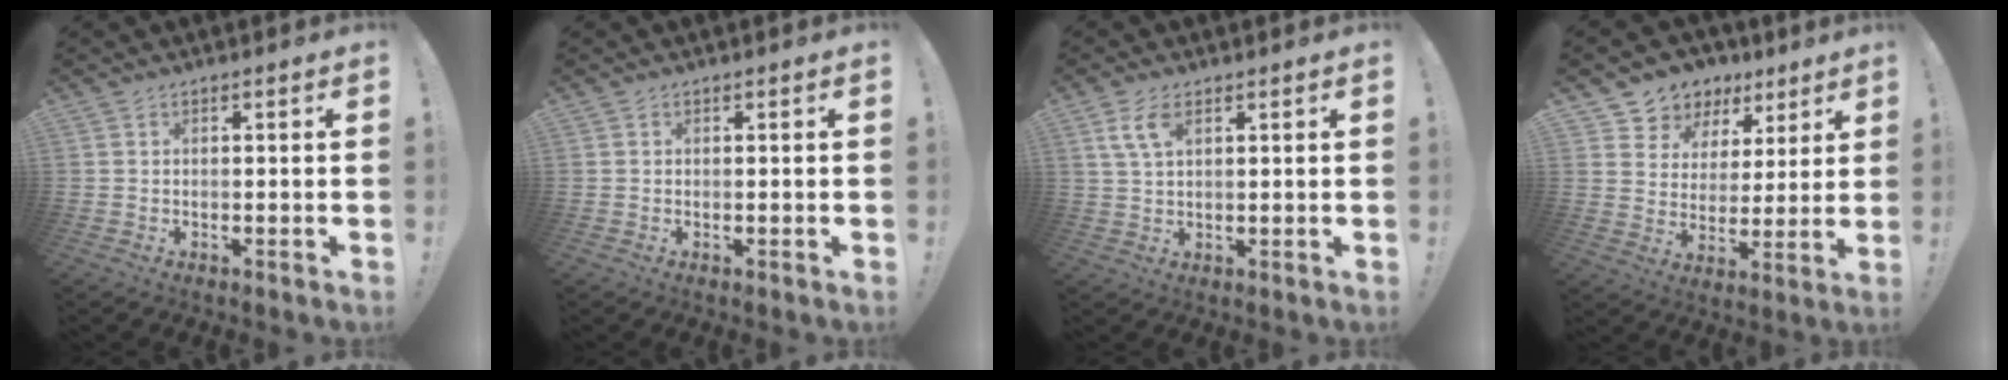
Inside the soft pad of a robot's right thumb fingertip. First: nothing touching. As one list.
[{"total": 0.0}, {"total": 5.7, "force": [2.5, 2.7, 4.4], "torque": [-0.088, -0.003, 0.046]}, {"total": 8.0, "force": [4.8, 6.3, 1.2], "torque": [-0.013, -0.044, 0.095]}]